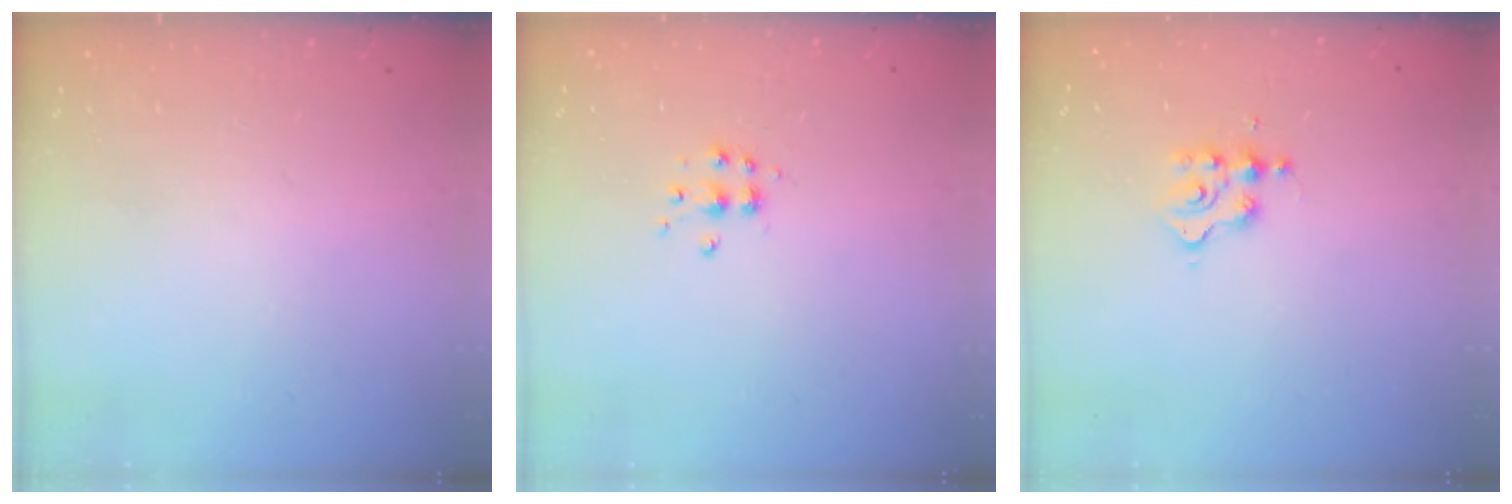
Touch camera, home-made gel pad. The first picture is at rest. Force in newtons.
{"total": 5.4, "press": 5.4, "slide": 0.5}
{"total": 3.0, "press": 3.0, "slide": 0.3}